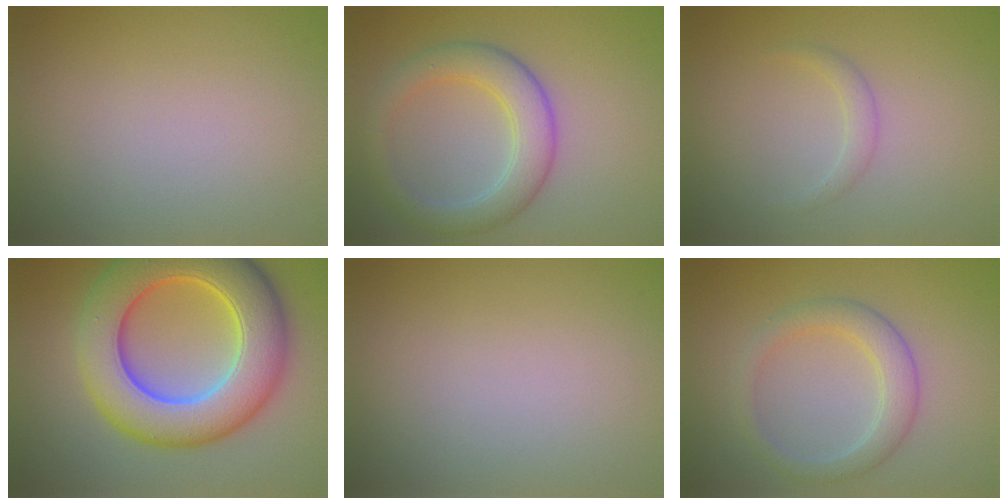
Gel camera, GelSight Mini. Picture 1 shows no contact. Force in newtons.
{"total": 4.8, "press": 4.7, "slide": 0.3}
{"total": 1.2, "press": 1.1, "slide": 0.1}
{"total": 11.3, "press": 11.3, "slide": 0.2}
{"total": 0.0}
{"total": 2.8, "press": 2.8, "slide": 0.2}